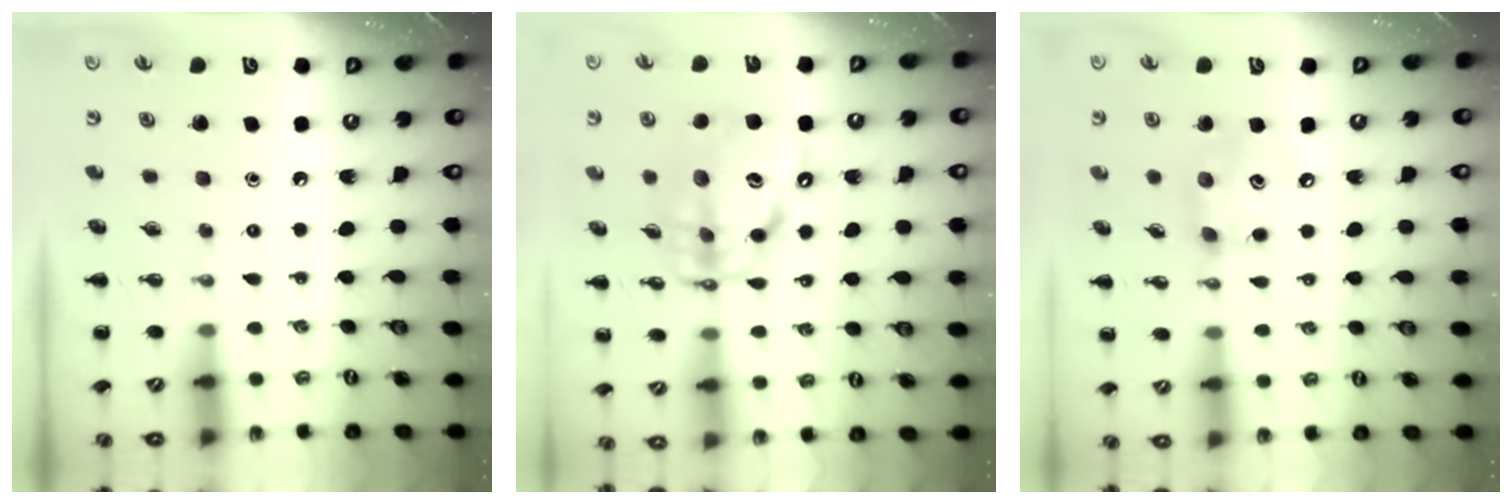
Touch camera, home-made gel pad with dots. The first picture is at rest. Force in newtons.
{"total": 13.8, "press": 13.3, "slide": 3.8}
{"total": 6.8, "press": 6.8, "slide": 0.6}